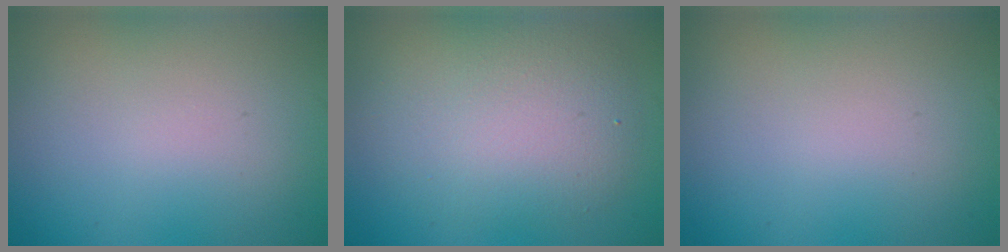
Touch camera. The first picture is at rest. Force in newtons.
{"total": 6.1, "press": 6.1, "slide": 0.3}
{"total": 0.0}